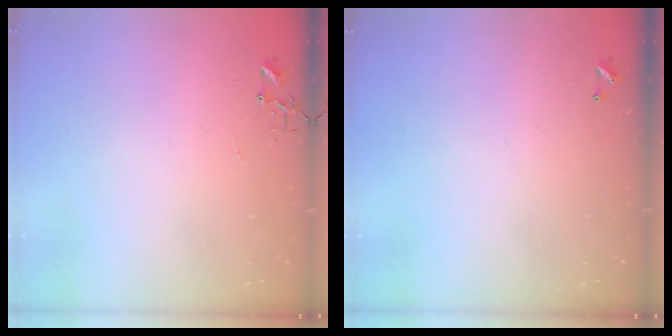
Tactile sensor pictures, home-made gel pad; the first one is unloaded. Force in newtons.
{"total": 0.0}